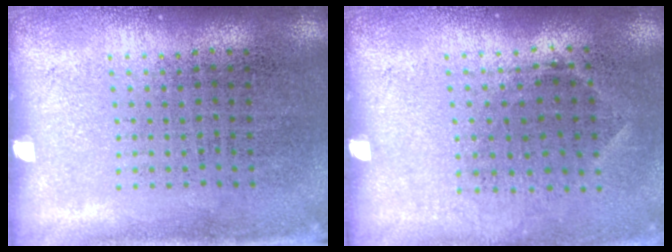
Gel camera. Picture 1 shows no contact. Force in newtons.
{"total": 0.8, "press": 0.7, "slide": 0.5}